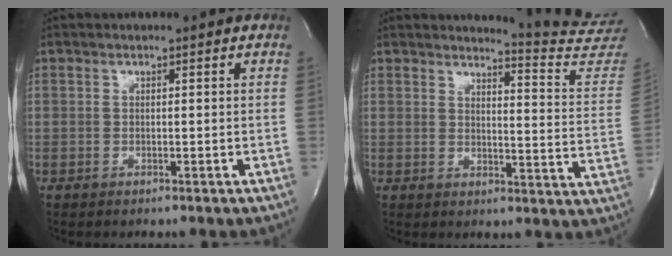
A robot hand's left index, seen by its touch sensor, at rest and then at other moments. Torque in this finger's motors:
{"motor_torque": [-0.02, -0.03, 0.09, -0.01]}